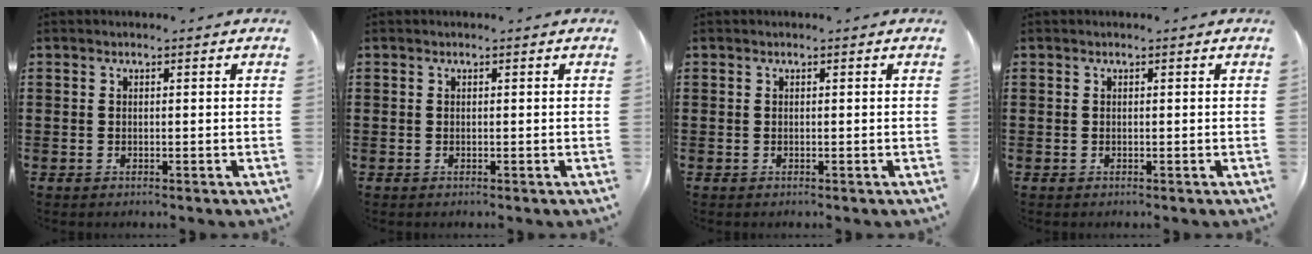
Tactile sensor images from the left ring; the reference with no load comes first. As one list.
[{"total": 0.0}, {"total": 0.0}, {"total": 0.0}]